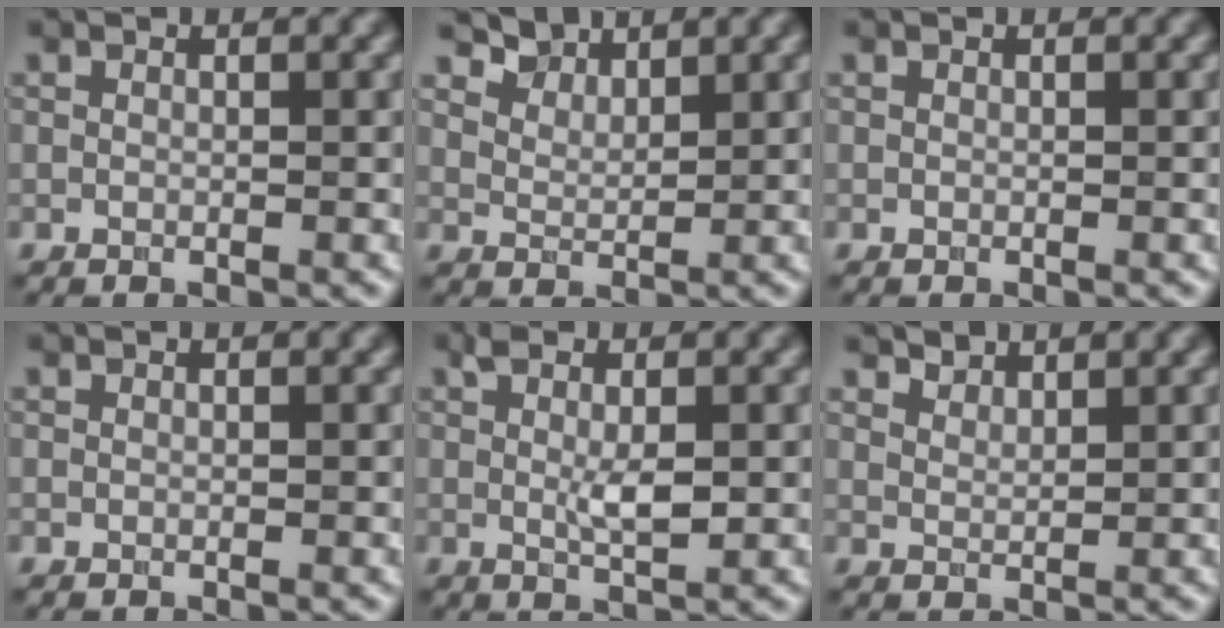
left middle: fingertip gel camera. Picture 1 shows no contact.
{"total": 2.8, "force": [2.6, 0.9, 0.4], "torque": [-0.019, -0.009, 0.058]}
{"total": 0.0}
{"total": 0.0}
{"total": 2.9, "force": [0.6, 1.0, 2.7], "torque": [-0.054, -0.004, 0.012]}
{"total": 2.1, "force": [2.0, 0.4, 0.3], "torque": [-0.007, -0.006, 0.041]}